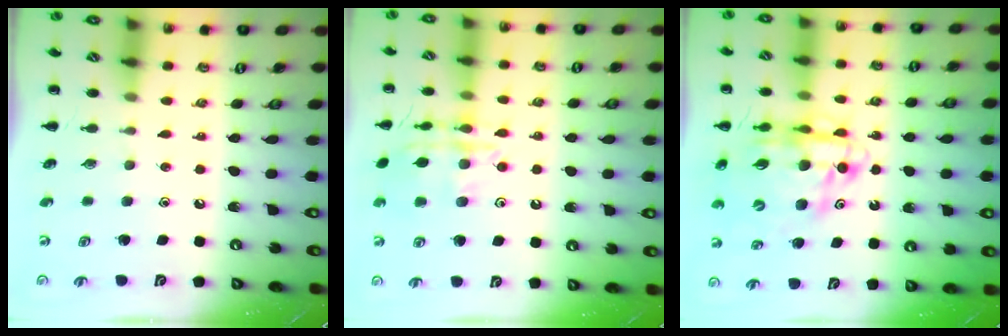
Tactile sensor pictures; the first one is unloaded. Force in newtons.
{"total": 15.2, "press": 15.2, "slide": 0.8}
{"total": 15.1, "press": 14.5, "slide": 4.2}